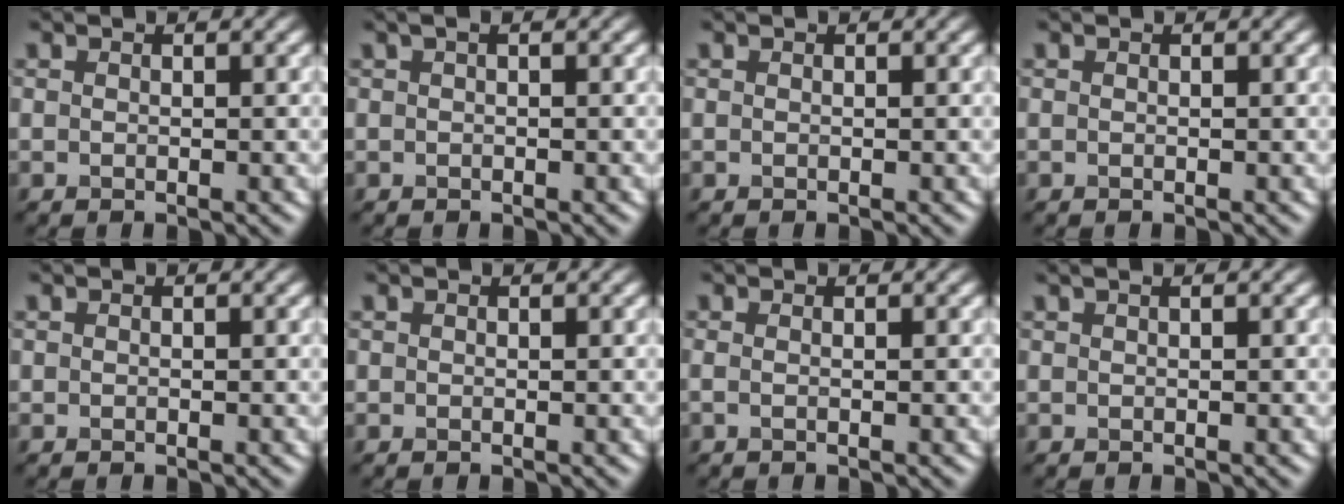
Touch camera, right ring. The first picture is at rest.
{"total": 1.0, "force": [0.4, 0.2, 0.9], "torque": [-0.021, 0.003, 0.003]}
{"total": 0.0}
{"total": 0.0}
{"total": 0.0}
{"total": 0.0}
{"total": 0.9, "force": [-0.1, 0.3, 0.8], "torque": [-0.014, -0.004, -0.007]}
{"total": 1.8, "force": [1.0, 0.8, 1.3], "torque": [-0.015, 0.000, 0.000]}